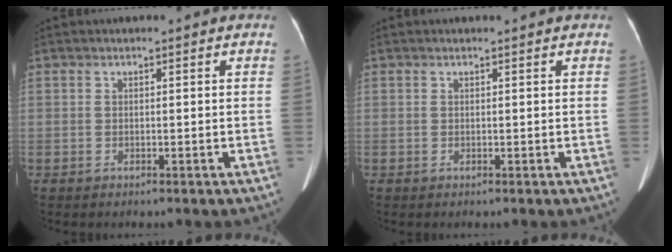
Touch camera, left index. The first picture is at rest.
{"total": 0.8, "force": [0.7, -0.1, 0.3], "torque": [-0.007, 0.008, 0.014]}